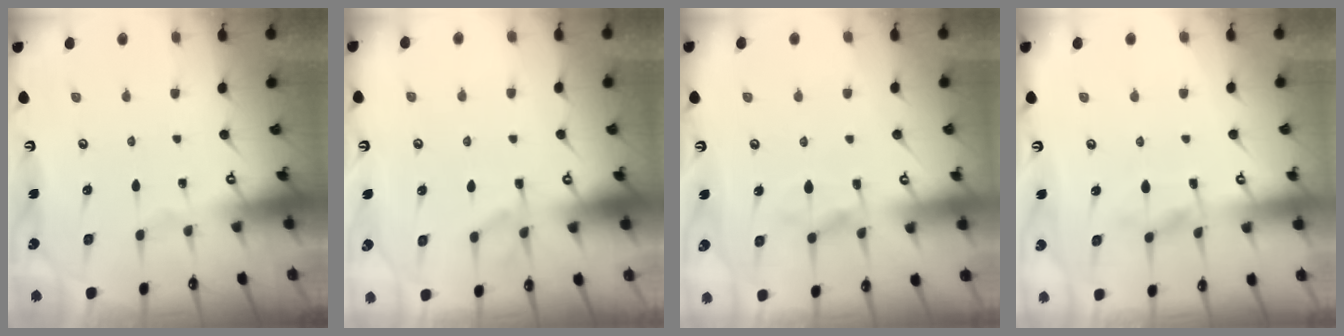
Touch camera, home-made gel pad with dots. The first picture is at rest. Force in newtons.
{"total": 1.1, "press": 0.0, "slide": 1.1}
{"total": 1.4, "press": 0.3, "slide": 1.3}
{"total": 5.7, "press": 5.7, "slide": 1.0}